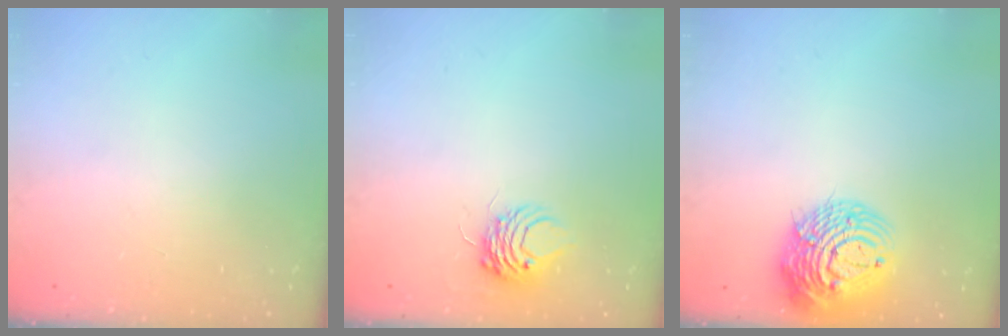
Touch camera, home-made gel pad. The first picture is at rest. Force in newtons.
{"total": 6.1, "press": 6.1, "slide": 0.5}
{"total": 14.9, "press": 14.8, "slide": 1.7}